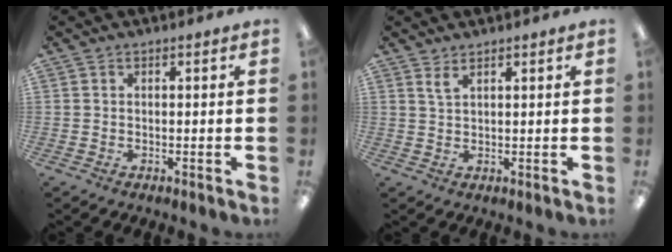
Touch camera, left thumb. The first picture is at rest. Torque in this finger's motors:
{"motor_torque": [0.08, -0.02, -0.05, -0.25, 0.05]}